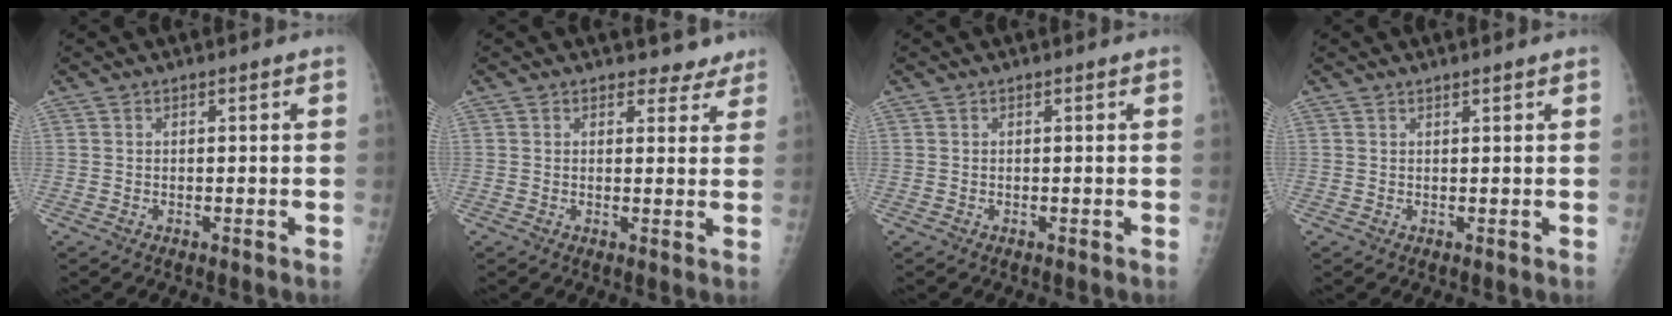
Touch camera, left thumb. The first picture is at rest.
{"total": 3.9, "force": [3.4, 2.1, 0.0], "torque": [0.027, -0.022, 0.027]}
{"total": 0.0}
{"total": 0.6, "force": [0.6, 0.0, 0.2], "torque": [-0.006, -0.004, 0.012]}